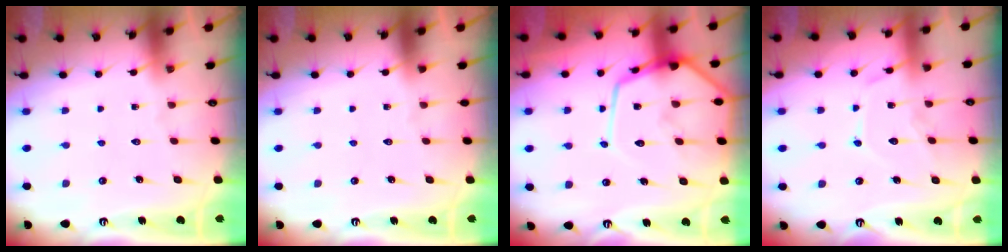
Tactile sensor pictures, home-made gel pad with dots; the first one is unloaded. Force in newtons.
{"total": 0.0}
{"total": 16.9, "press": 16.8, "slide": 1.7}
{"total": 11.1, "press": 11.1, "slide": 0.7}